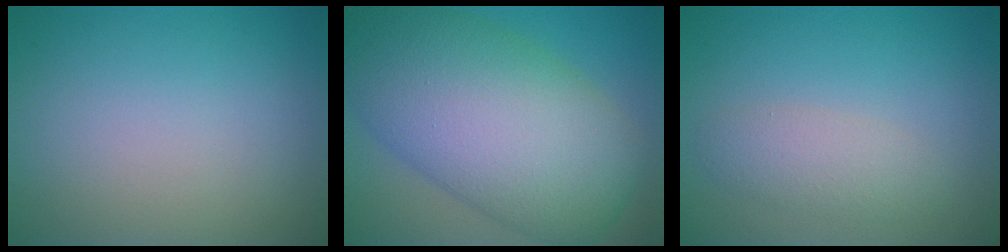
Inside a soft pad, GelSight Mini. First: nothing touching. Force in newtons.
{"total": 14.0, "press": 14.0, "slide": 0.3}
{"total": 2.4, "press": 2.4, "slide": 0.1}